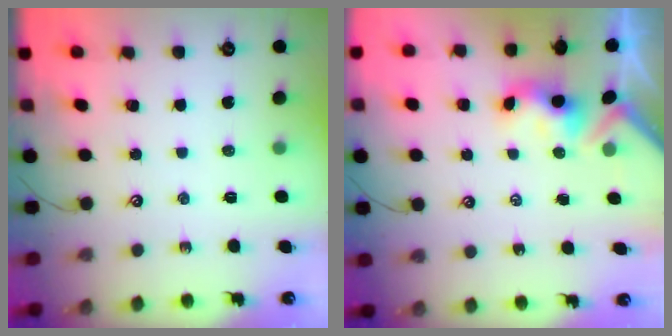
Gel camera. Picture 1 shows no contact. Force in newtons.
{"total": 3.2, "press": 3.2, "slide": 0.4}